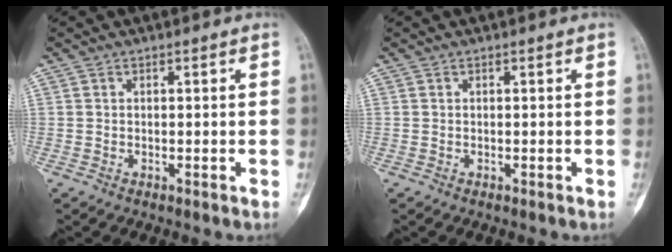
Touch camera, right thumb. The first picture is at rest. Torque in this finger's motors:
{"motor_torque": [0.00, 0.00, 0.02, -0.02, 0.00]}